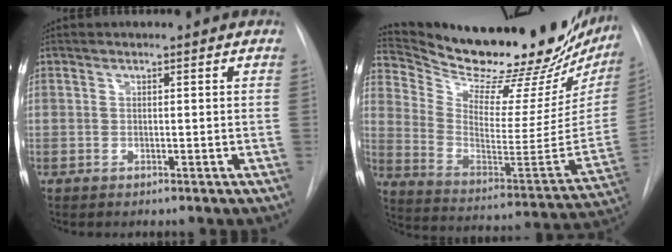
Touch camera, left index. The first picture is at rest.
{"total": 31.4, "force": [27.8, 6.8, 12.8], "torque": [-0.213, -0.095, 0.378]}